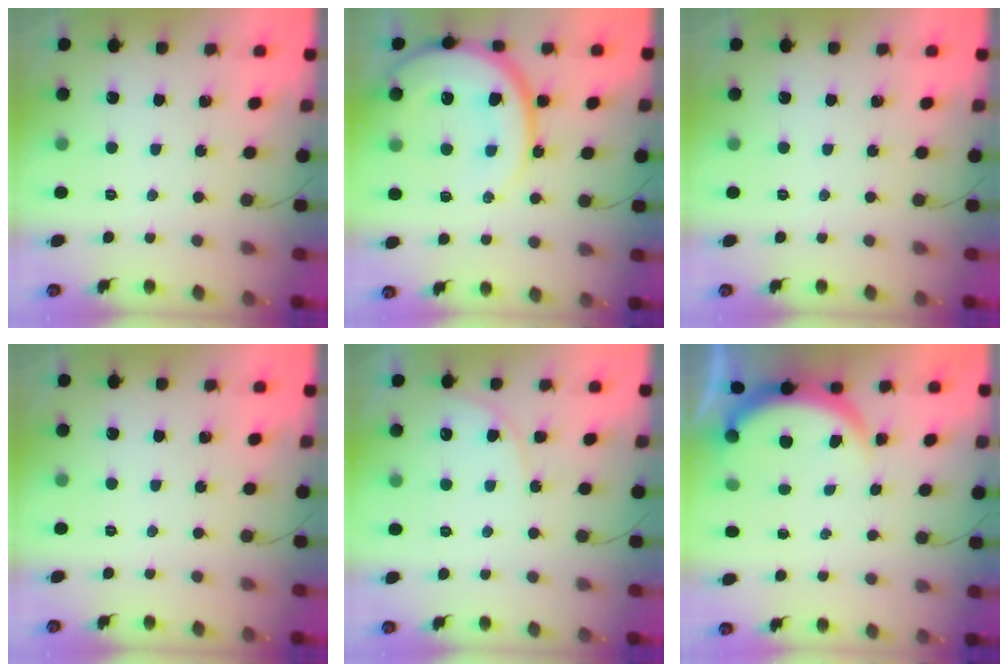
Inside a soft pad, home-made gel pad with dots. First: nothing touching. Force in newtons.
{"total": 18.4, "press": 18.1, "slide": 2.8}
{"total": 0.0}
{"total": 0.0}
{"total": 5.4, "press": 5.4, "slide": 0.4}
{"total": 3.7, "press": 3.7, "slide": 0.1}